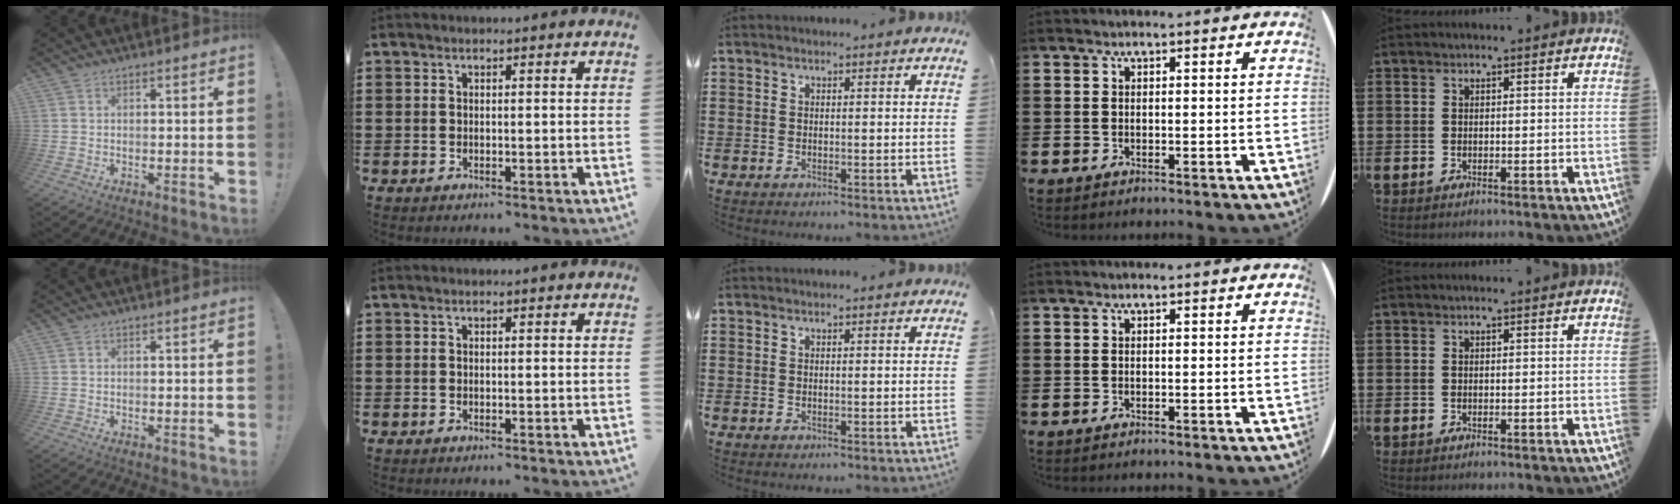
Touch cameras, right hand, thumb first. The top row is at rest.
{}